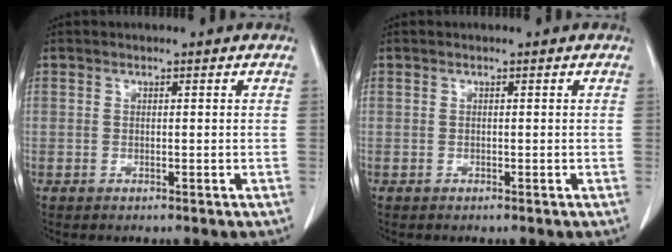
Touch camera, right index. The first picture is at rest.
{"total": 0.0}